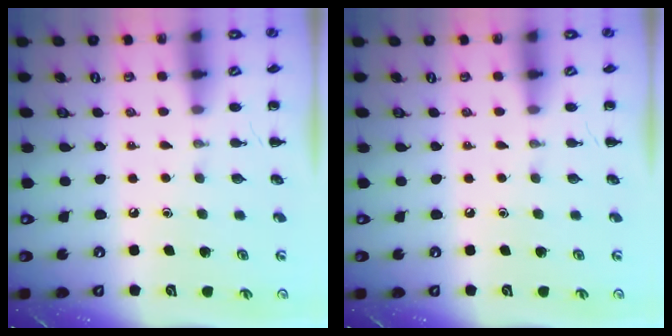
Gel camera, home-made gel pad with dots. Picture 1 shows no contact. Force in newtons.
{"total": 0.0}